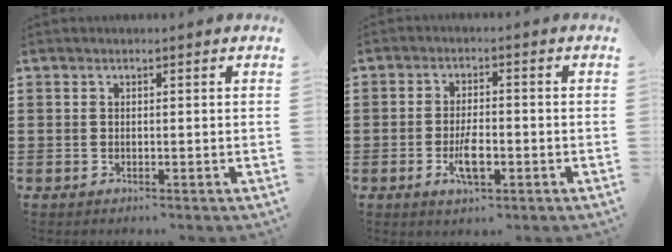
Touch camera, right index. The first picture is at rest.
{"total": 4.8, "force": [-1.5, 1.8, 4.1], "torque": [-0.081, 0.003, -0.029]}